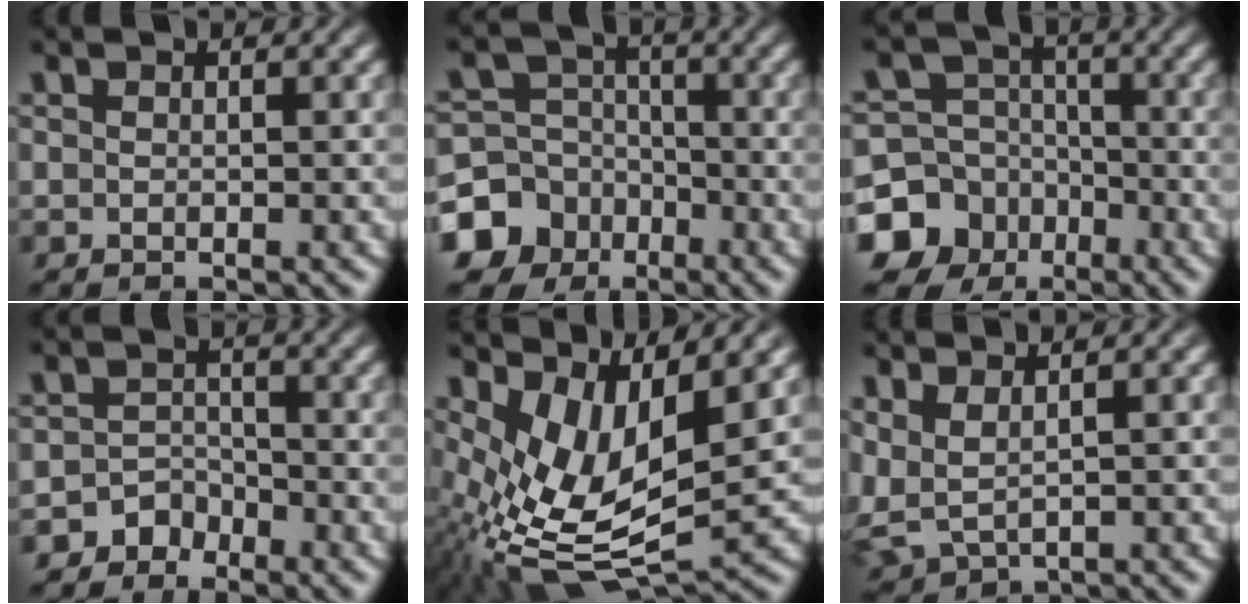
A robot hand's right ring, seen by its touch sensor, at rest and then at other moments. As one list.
[{"total": 11.2, "force": [-4.6, 9.4, 3.9], "torque": [-0.055, -0.047, -0.070]}, {"total": 13.1, "force": [-5.1, 11.1, 4.7], "torque": [-0.067, -0.055, -0.079]}, {"total": 4.1, "force": [-3.2, 2.6, 0.3], "torque": [0.002, -0.007, -0.055]}, {"total": 10.7, "force": [-0.6, 6.8, 8.3], "torque": [-0.179, -0.041, 0.009]}, {"total": 5.5, "force": [0.4, 4.9, 2.3], "torque": [-0.099, -0.030, 0.023]}]